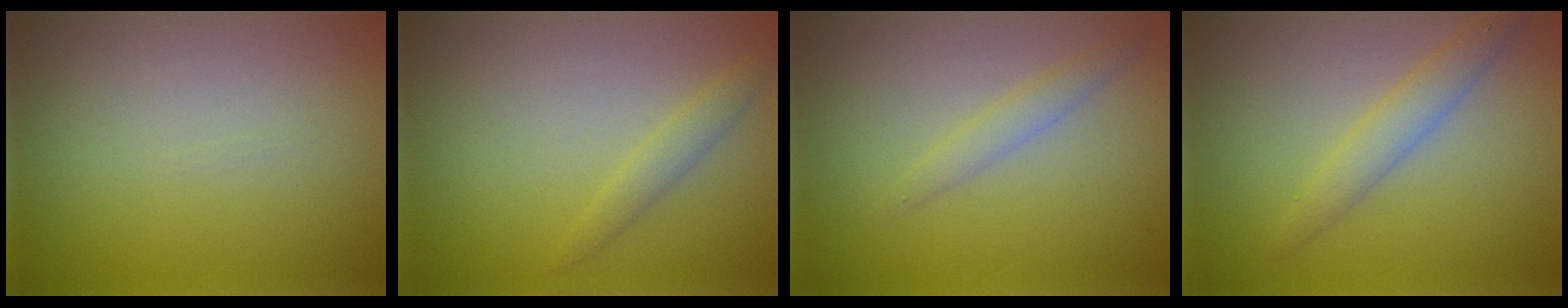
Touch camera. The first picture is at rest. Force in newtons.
{"total": 1.5, "press": 1.5, "slide": 0.1}
{"total": 1.4, "press": 1.4, "slide": 0.1}
{"total": 2.3, "press": 2.3, "slide": 0.1}